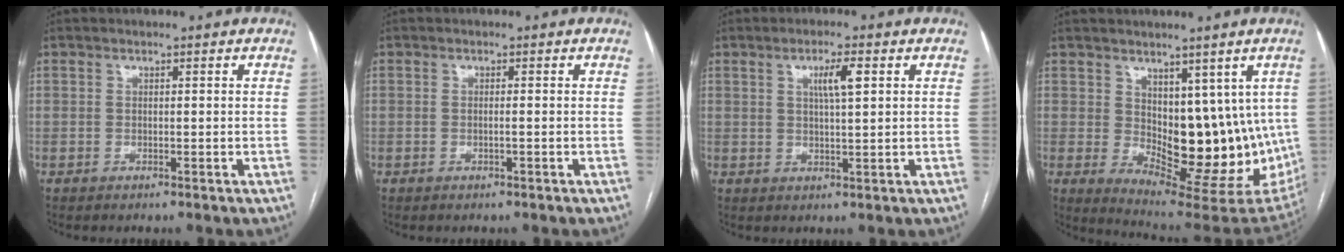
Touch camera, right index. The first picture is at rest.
{"total": 0.6, "force": [-0.2, -0.1, 0.6], "torque": [-0.012, 0.001, -0.004]}
{"total": 4.1, "force": [1.5, 0.4, 3.8], "torque": [-0.067, 0.002, 0.024]}
{"total": 14.8, "force": [1.4, 7.3, 12.8], "torque": [-0.170, -0.017, 0.043]}